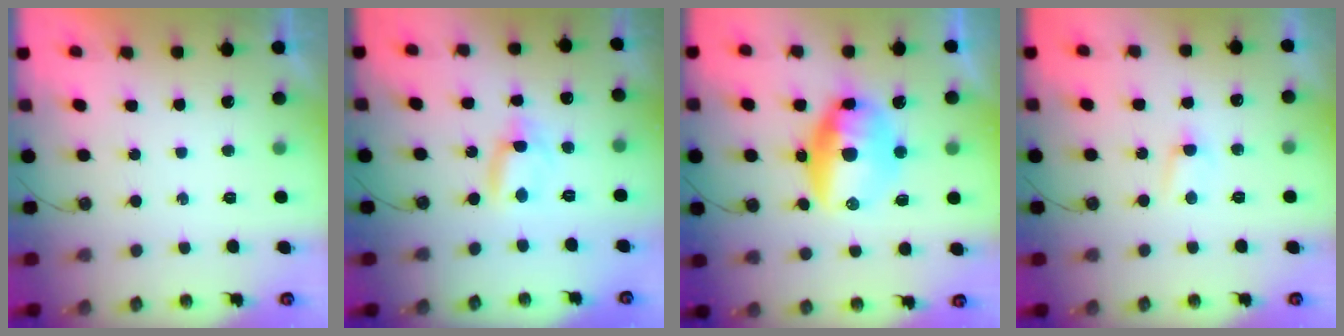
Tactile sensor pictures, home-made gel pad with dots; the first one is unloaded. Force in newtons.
{"total": 3.4, "press": 3.4, "slide": 0.3}
{"total": 13.4, "press": 13.1, "slide": 2.7}
{"total": 2.8, "press": 2.8, "slide": 0.4}